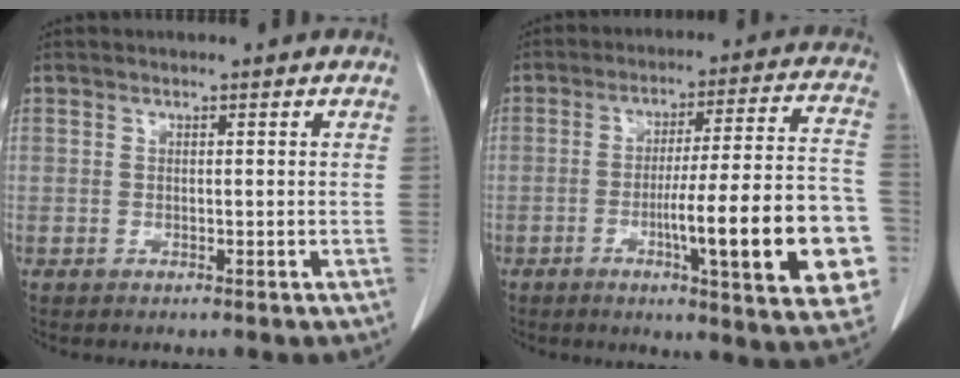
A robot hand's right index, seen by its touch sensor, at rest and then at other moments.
{"total": 20.7, "force": [-5.6, 1.9, 19.9], "torque": [-0.208, 0.012, -0.069]}